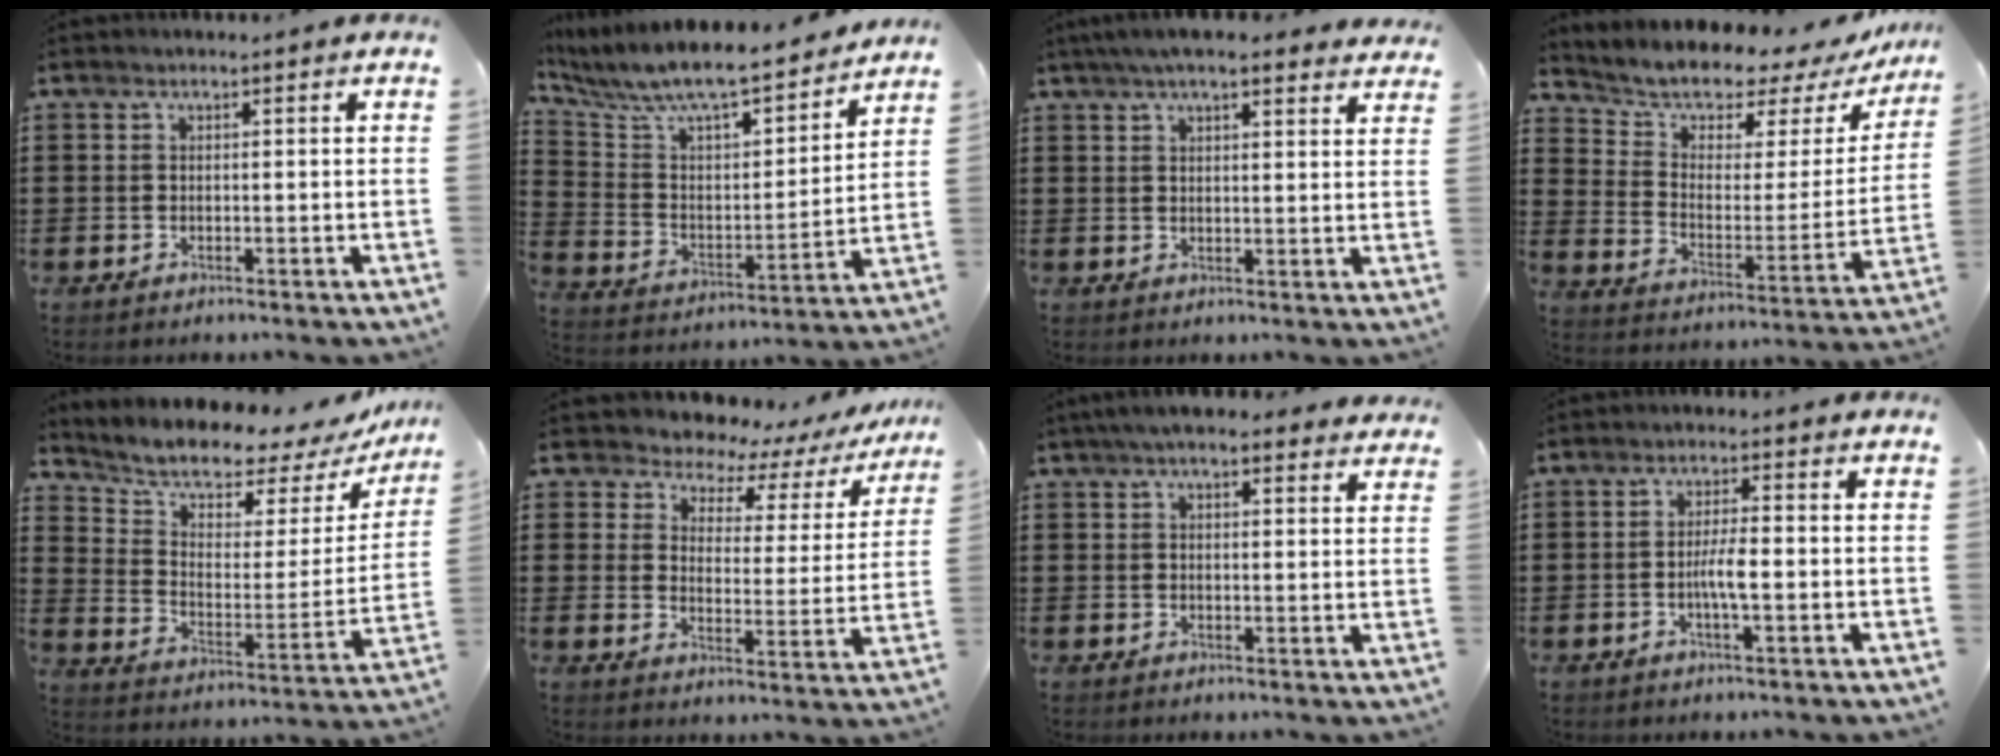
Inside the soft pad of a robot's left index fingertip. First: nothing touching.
{"total": 8.1, "force": [7.4, 1.3, 3.2], "torque": [-0.097, -0.061, 0.121]}
{"total": 5.3, "force": [4.4, 1.1, 2.7], "torque": [-0.063, 0.001, 0.081]}
{"total": 5.3, "force": [4.7, 2.4, 0.4], "torque": [-0.038, -0.046, 0.076]}
{"total": 6.7, "force": [6.1, 2.3, 1.9], "torque": [-0.059, -0.054, 0.098]}
{"total": 4.6, "force": [4.1, 1.8, 0.8], "torque": [-0.044, -0.029, 0.066]}
{"total": 5.0, "force": [4.2, 1.4, 2.5], "torque": [-0.058, 0.004, 0.076]}
{"total": 3.9, "force": [-0.8, 0.7, 3.7], "torque": [-0.073, -0.002, -0.017]}